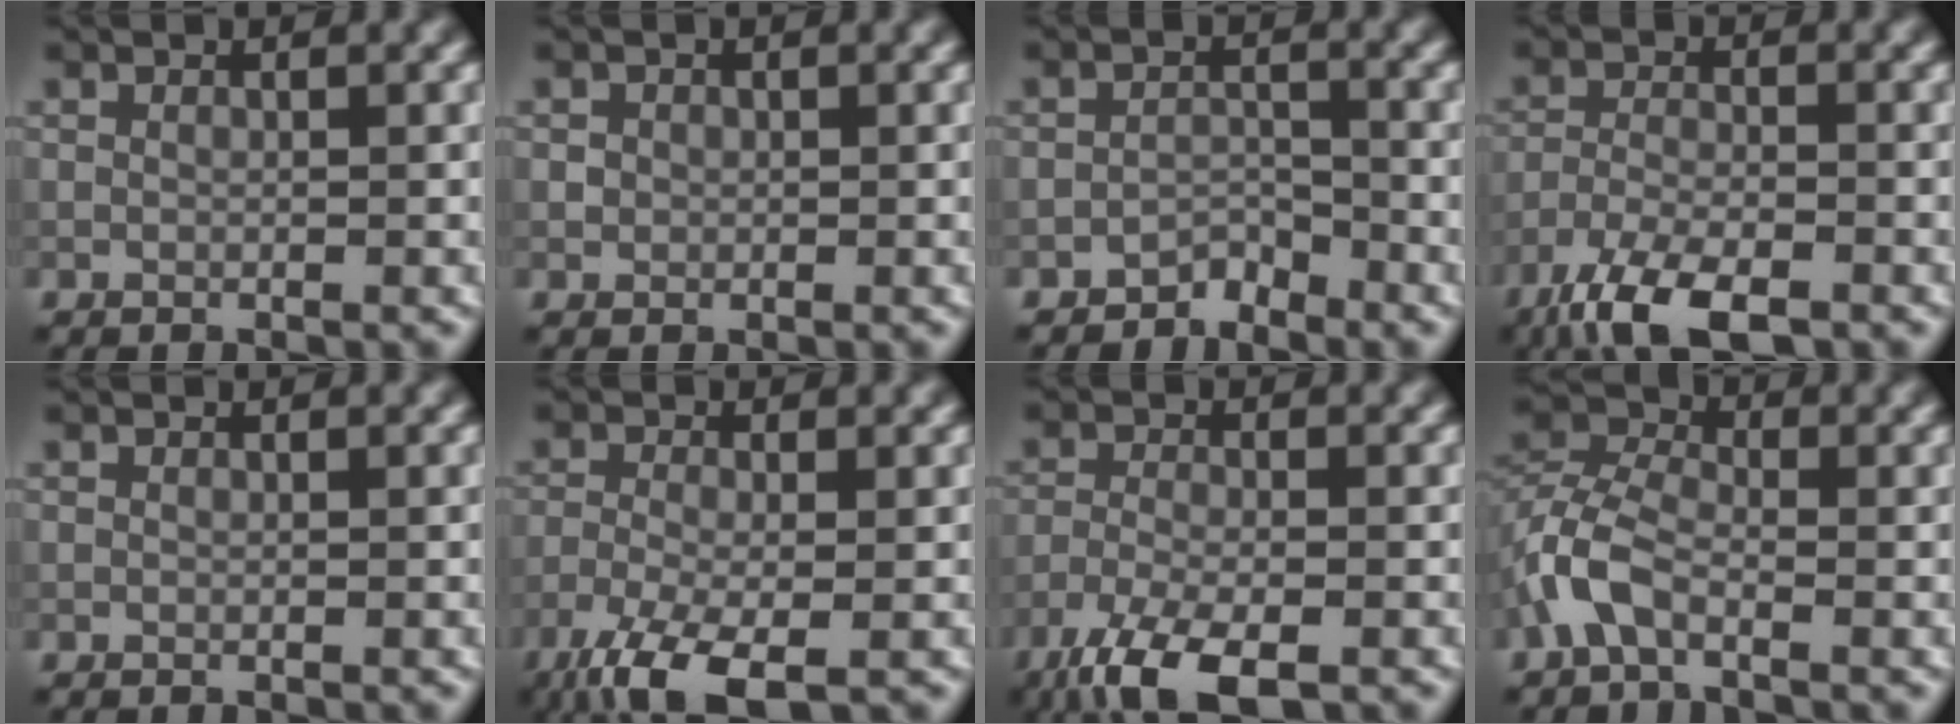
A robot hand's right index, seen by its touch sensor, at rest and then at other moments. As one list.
[{"total": 0.7, "force": [0.0, 0.7, 0.1], "torque": [0.004, -0.003, 0.000]}, {"total": 1.8, "force": [-1.7, 0.5, 0.3], "torque": [-0.003, 0.009, -0.034]}, {"total": 7.0, "force": [-5.2, 2.0, 4.3], "torque": [-0.086, -0.013, -0.103]}, {"total": 0.0}, {"total": 6.5, "force": [-4.0, 2.0, 4.7], "torque": [-0.103, -0.016, -0.082]}, {"total": 6.4, "force": [-4.5, 1.7, 4.2], "torque": [-0.091, -0.016, -0.091]}, {"total": 4.4, "force": [-2.1, 2.4, 3.1], "torque": [-0.071, 0.010, -0.057]}]